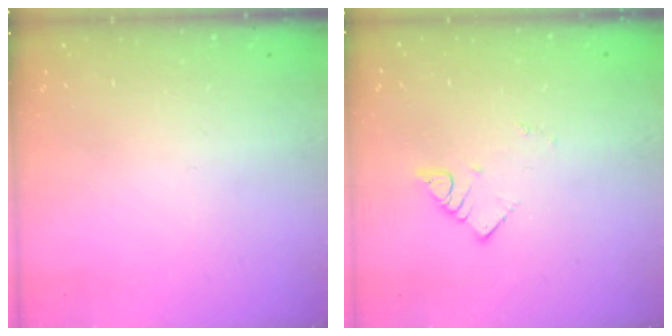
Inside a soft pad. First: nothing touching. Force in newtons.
{"total": 2.6, "press": 2.6, "slide": 0.1}